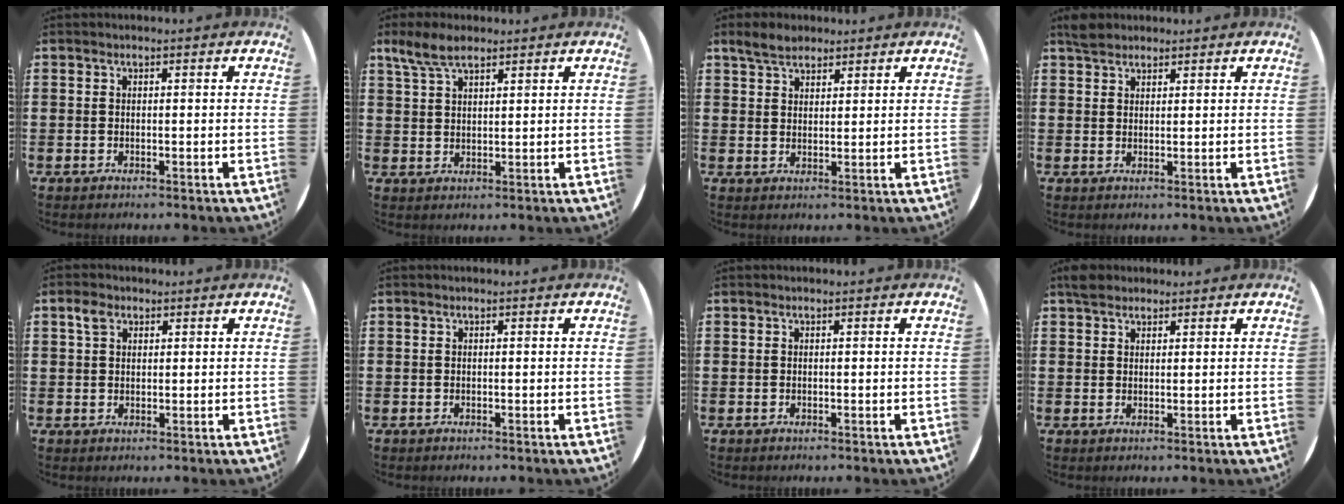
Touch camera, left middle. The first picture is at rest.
{"total": 5.1, "force": [3.8, 1.9, 2.8], "torque": [-0.056, -0.003, 0.070]}
{"total": 3.7, "force": [3.1, 1.5, 1.2], "torque": [-0.021, -0.001, 0.059]}
{"total": 2.1, "force": [2.0, 0.8, 0.3], "torque": [-0.003, 0.001, 0.037]}
{"total": 2.3, "force": [1.4, 1.5, 1.0], "torque": [-0.015, 0.001, 0.025]}
{"total": 0.0}
{"total": 0.0}
{"total": 2.0, "force": [1.8, 0.9, 0.4], "torque": [-0.005, 0.001, 0.034]}